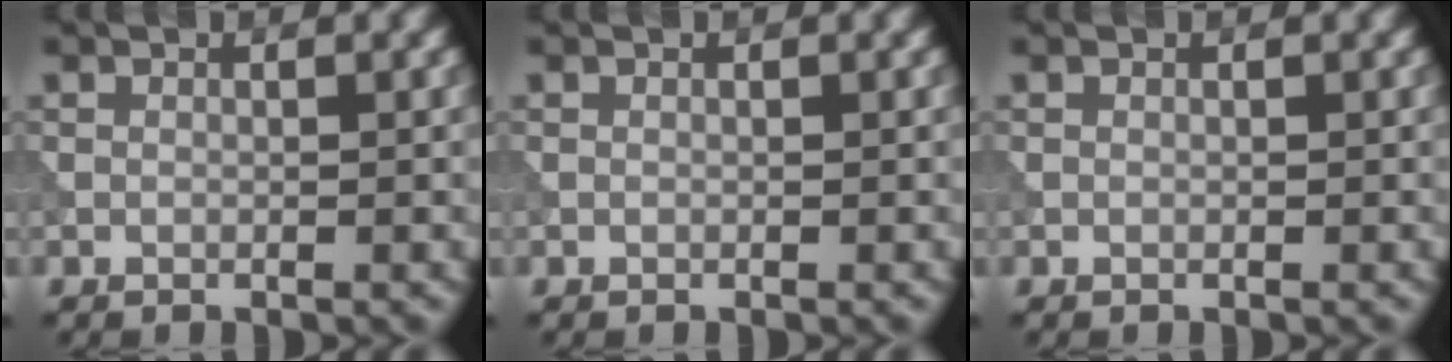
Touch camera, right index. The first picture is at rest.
{"total": 0.0}
{"total": 0.0}